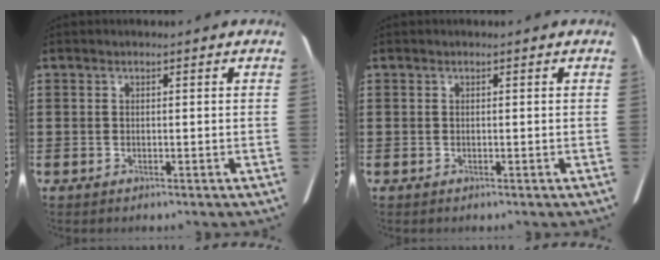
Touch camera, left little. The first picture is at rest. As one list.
[{"total": 0.0}]